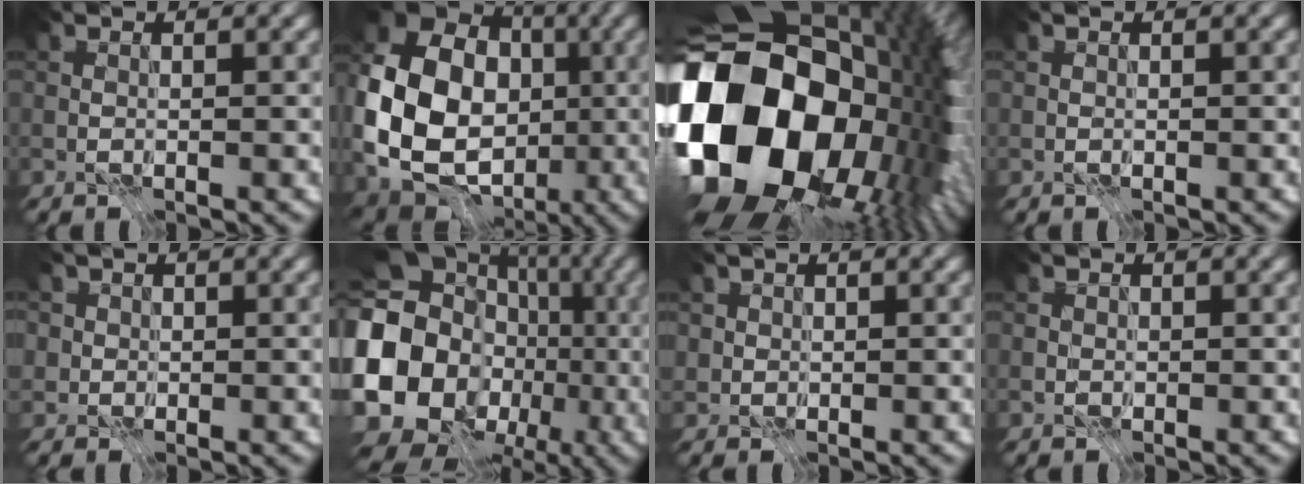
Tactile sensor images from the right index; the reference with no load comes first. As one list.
[{"total": 17.0, "force": [-1.6, 14.0, 9.4], "torque": [-0.193, 0.002, -0.033]}, {"total": 23.0, "force": [-2.0, 16.8, 15.5], "torque": [-0.336, -0.043, -0.005]}, {"total": 0.0}, {"total": 2.6, "force": [0.9, 2.4, 0.6], "torque": [0.000, 0.008, 0.007]}, {"total": 20.6, "force": [-3.7, 17.8, 9.7], "torque": [-0.191, -0.001, -0.080]}, {"total": 1.3, "force": [0.5, 1.2, 0.0], "torque": [0.006, -0.005, 0.007]}, {"total": 0.8, "force": [0.1, 0.8, 0.2], "torque": [0.001, -0.002, -0.004]}]